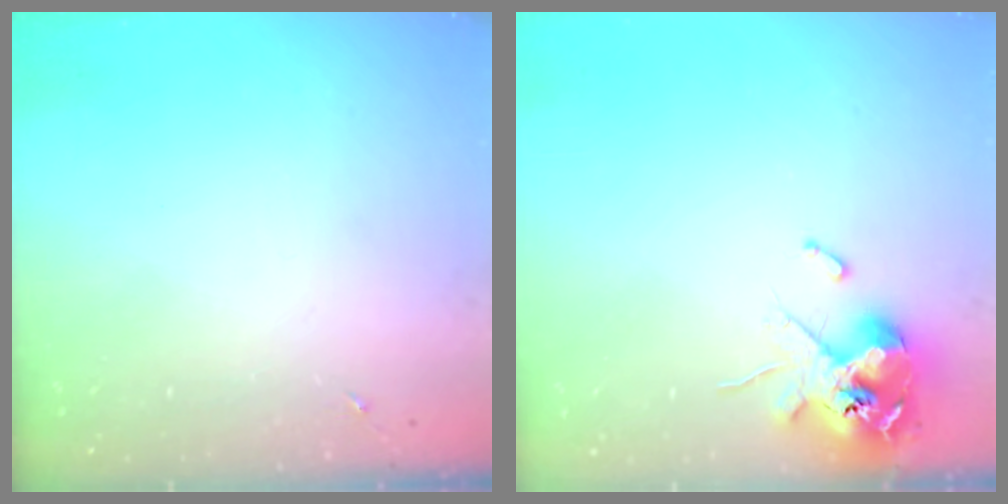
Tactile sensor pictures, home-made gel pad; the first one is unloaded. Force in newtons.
{"total": 12.4, "press": 12.2, "slide": 2.2}